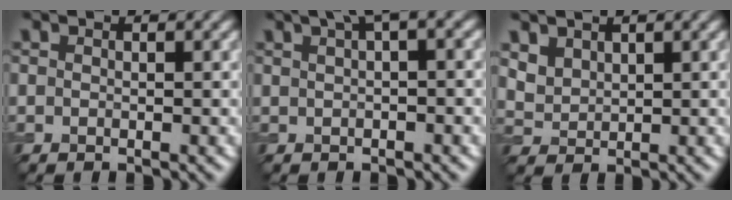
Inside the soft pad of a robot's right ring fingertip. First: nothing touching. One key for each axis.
{"total": 3.3, "fx": 1.6, "fy": 0.7, "fz": 2.8, "tx": -0.039, "ty": 0.014, "tz": 0.025}
{"total": 2.5, "fx": 1.7, "fy": 1.6, "fz": 1.0, "tx": -0.033, "ty": -0.005, "tz": 0.045}